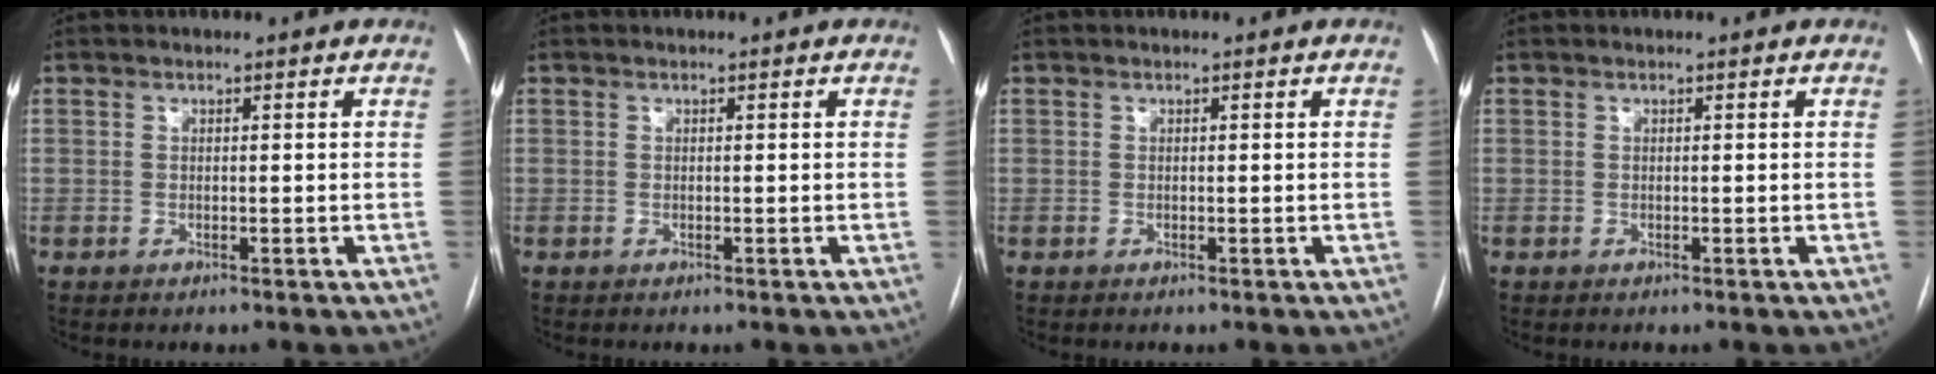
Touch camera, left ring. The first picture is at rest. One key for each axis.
{"total": 0.0}
{"total": 0.0}
{"total": 0.0}